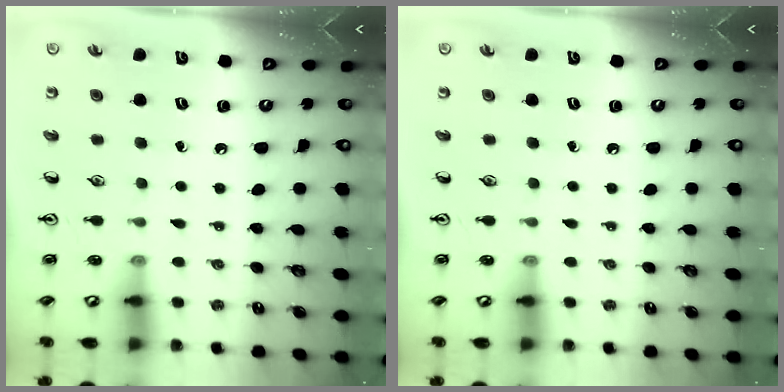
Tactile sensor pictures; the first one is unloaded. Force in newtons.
{"total": 0.0}